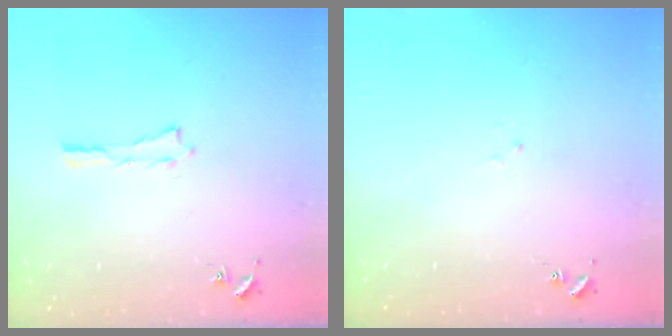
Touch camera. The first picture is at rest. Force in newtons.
{"total": 1.1, "press": 1.0, "slide": 0.2}